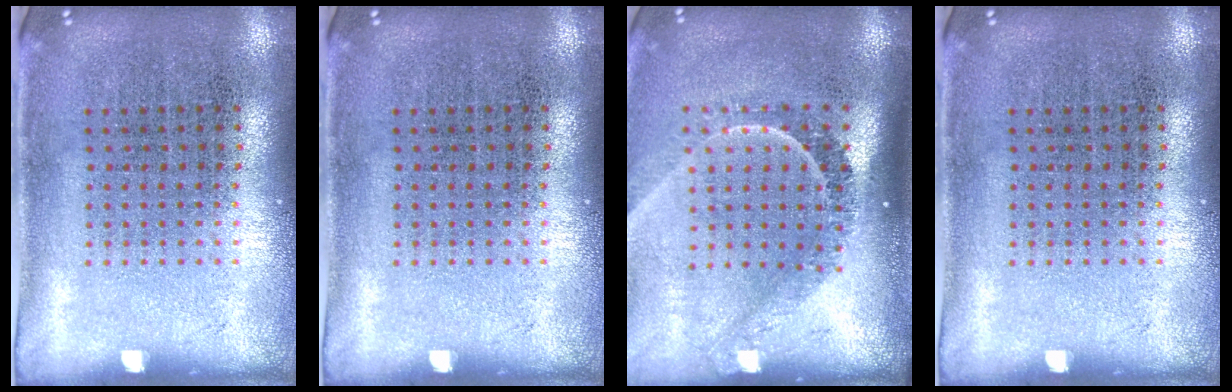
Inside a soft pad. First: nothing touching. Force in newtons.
{"total": 0.0}
{"total": 2.2, "press": 1.6, "slide": 1.5}
{"total": 0.0}